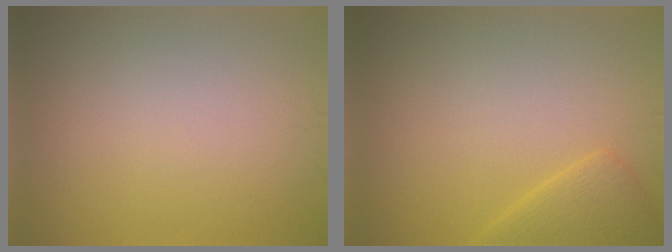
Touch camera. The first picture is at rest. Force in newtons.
{"total": 2.7, "press": 2.7, "slide": 0.2}